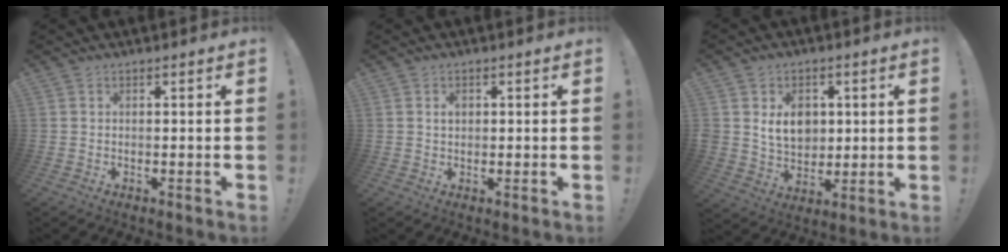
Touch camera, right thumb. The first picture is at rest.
{"total": 2.0, "force": [0.5, 1.7, 0.9], "torque": [-0.007, 0.000, 0.006]}
{"total": 10.3, "force": [2.9, 8.6, 4.8], "torque": [-0.070, -0.014, 0.060]}